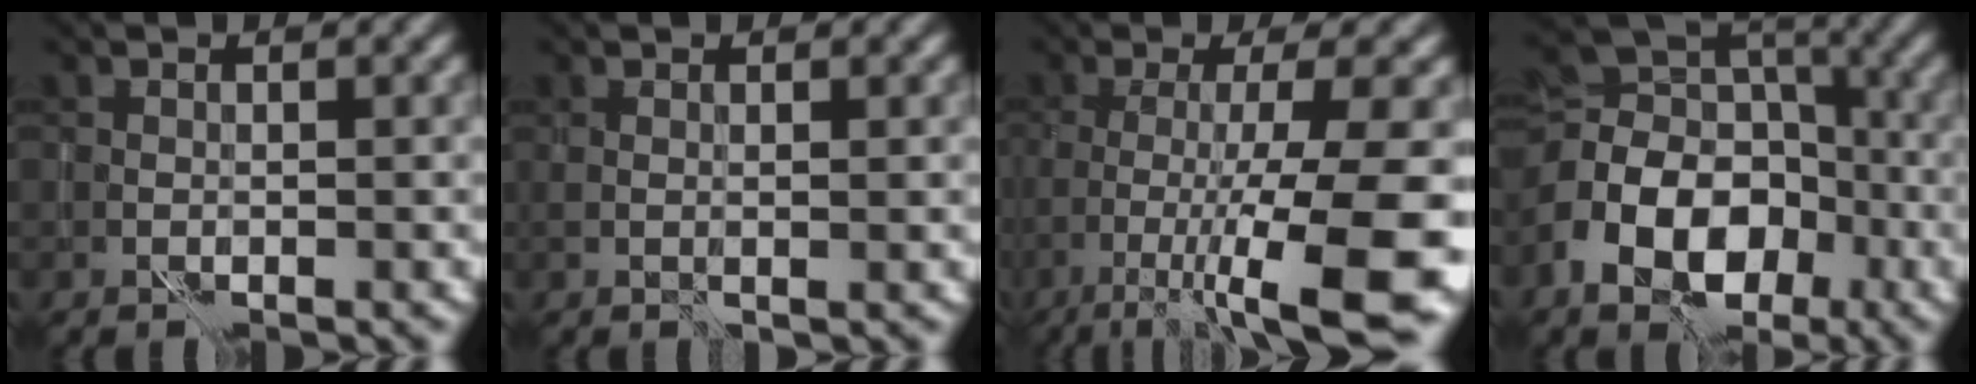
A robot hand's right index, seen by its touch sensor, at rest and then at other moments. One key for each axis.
{"total": 1.1, "fx": 0.3, "fy": 0.1, "fz": 1.0, "tx": -0.017, "ty": 0.000, "tz": 0.007}
{"total": 12.0, "fx": -4.2, "fy": 2.2, "fz": 11.0, "tx": -0.163, "ty": -0.009, "tz": -0.062}
{"total": 10.7, "fx": -4.5, "fy": 7.5, "fz": 6.2, "tx": -0.122, "ty": -0.002, "tz": -0.098}